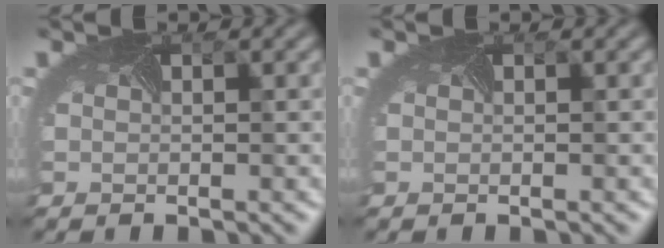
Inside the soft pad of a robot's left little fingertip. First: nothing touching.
{"total": 0.0}